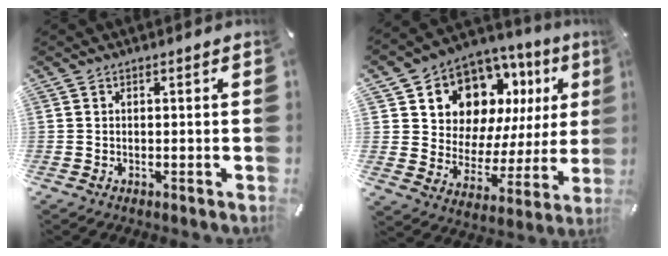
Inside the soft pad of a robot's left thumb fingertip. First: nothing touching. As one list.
[{"total": 12.1, "force": [8.2, 8.3, 3.5], "torque": [-0.069, -0.078, 0.149]}]